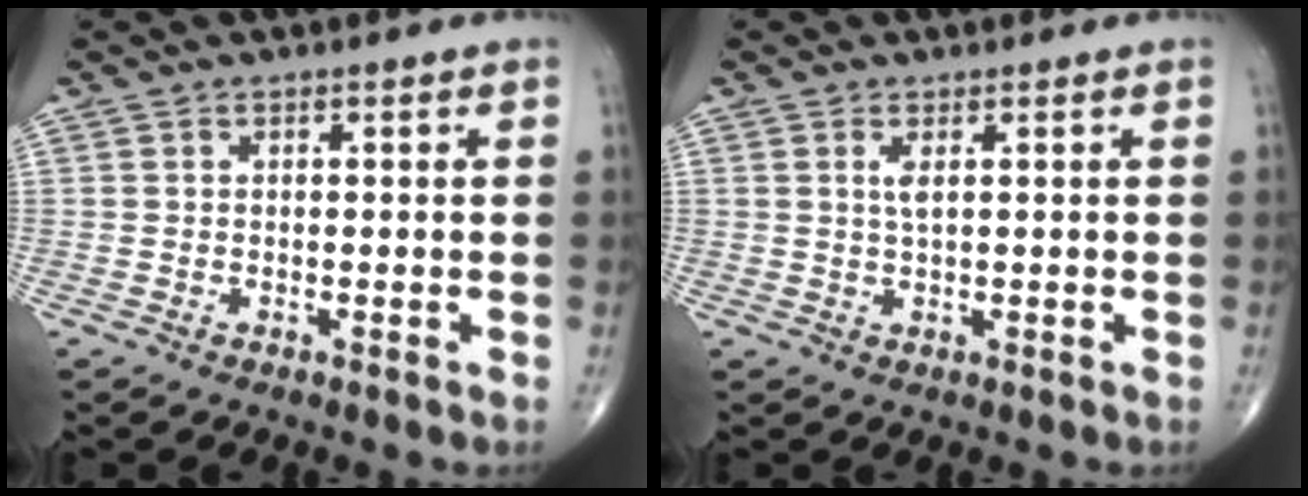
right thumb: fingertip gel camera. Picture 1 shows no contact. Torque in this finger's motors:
{"motor_torque": [0.75, 0.55, 0.14, -0.28, 0.04]}